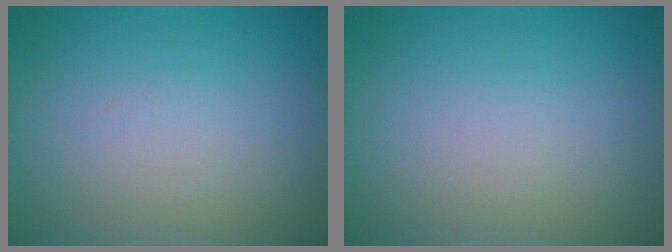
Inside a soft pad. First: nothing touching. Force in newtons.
{"total": 0.0}